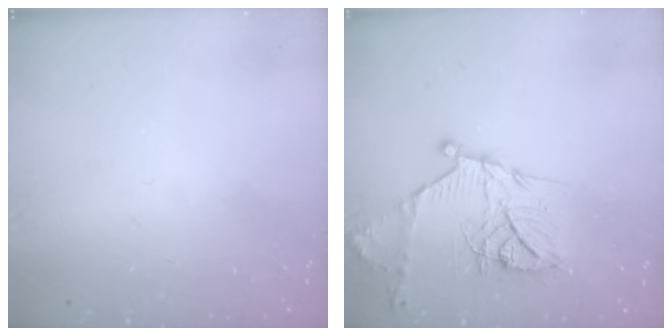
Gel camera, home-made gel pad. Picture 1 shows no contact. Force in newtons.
{"total": 17.5, "press": 17.5, "slide": 1.2}